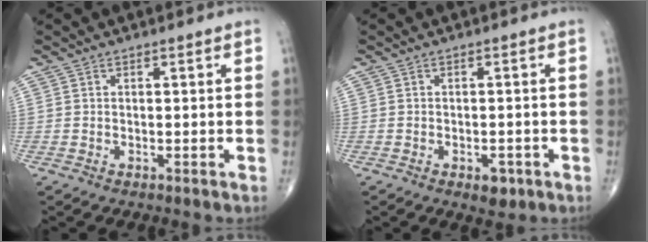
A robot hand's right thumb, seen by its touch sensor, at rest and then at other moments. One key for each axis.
{"total": 3.0, "fx": -1.4, "fy": 1.6, "fz": 2.0, "tx": -0.017, "ty": 0.003, "tz": -0.014}